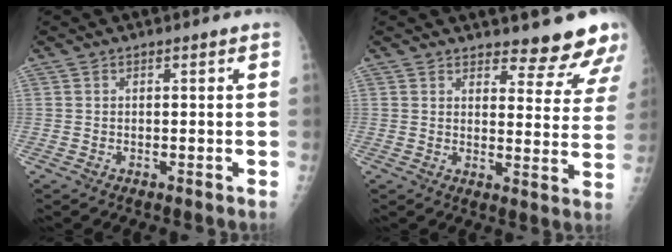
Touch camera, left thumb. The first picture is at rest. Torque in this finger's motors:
{"motor_torque": [0.20, 0.27, -0.36, -0.20, 0.05]}